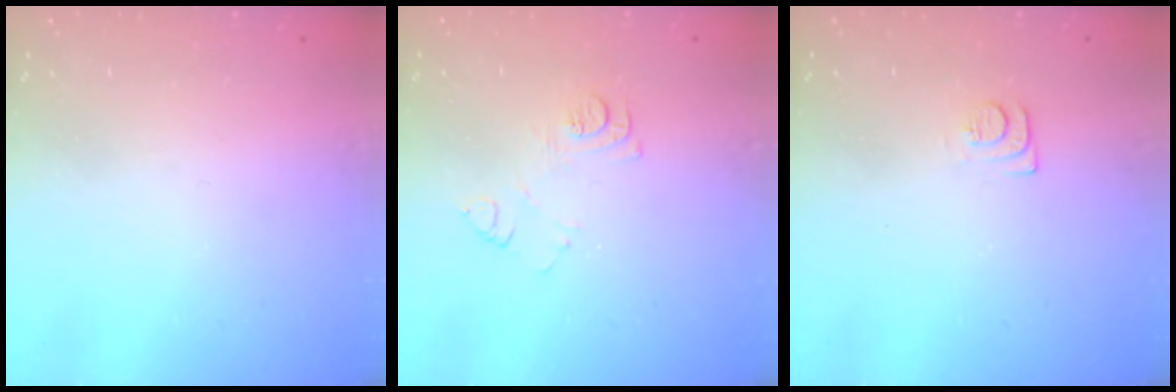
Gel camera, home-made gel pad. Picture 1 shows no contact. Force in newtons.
{"total": 7.2, "press": 7.2, "slide": 0.7}
{"total": 6.7, "press": 6.7, "slide": 0.6}